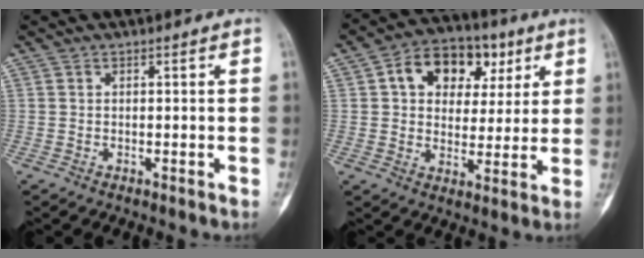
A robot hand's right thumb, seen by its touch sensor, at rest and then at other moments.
{"total": 14.2, "force": [5.1, 10.2, 8.5], "torque": [-0.088, 0.005, 0.075]}